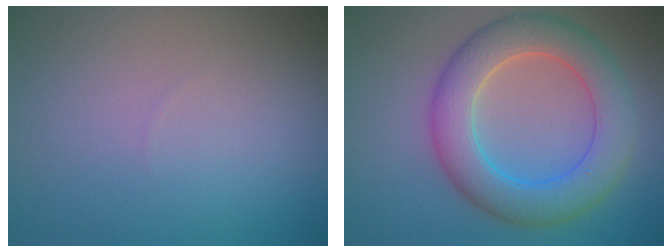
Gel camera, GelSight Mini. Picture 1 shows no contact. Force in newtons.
{"total": 7.1, "press": 7.1, "slide": 0.2}